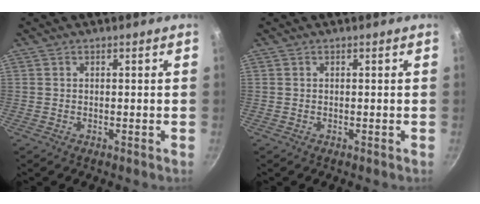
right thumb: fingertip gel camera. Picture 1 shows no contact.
{"total": 0.0}